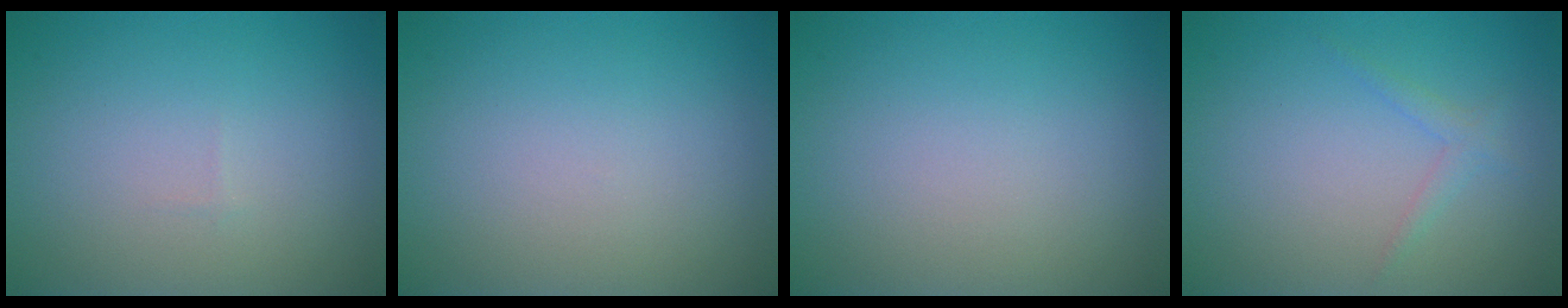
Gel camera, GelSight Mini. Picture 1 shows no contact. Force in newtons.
{"total": 0.0}
{"total": 0.0}
{"total": 1.1, "press": 1.1, "slide": 0.0}